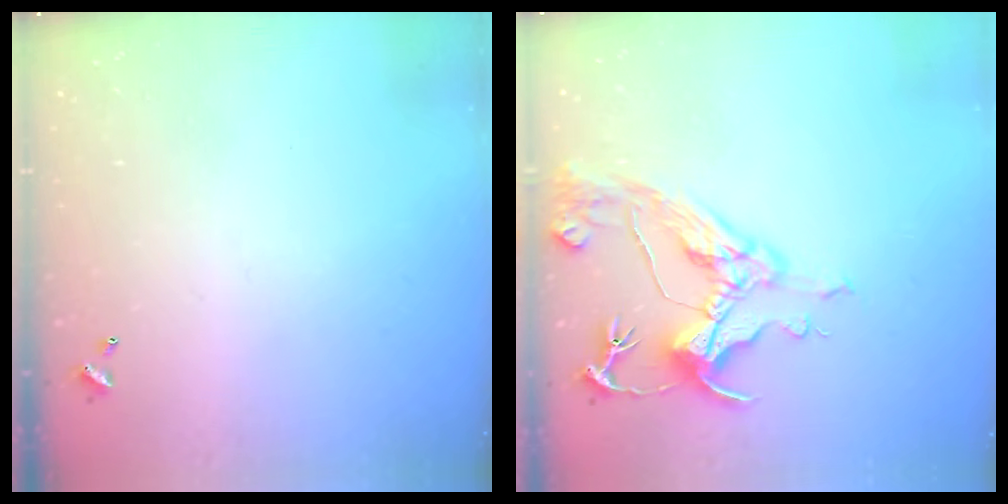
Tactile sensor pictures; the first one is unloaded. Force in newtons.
{"total": 8.7, "press": 8.5, "slide": 1.4}